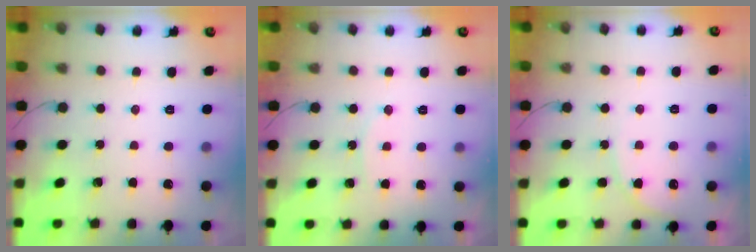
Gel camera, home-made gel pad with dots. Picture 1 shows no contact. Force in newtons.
{"total": 4.8, "press": 4.8, "slide": 0.6}
{"total": 6.5, "press": 6.5, "slide": 0.6}